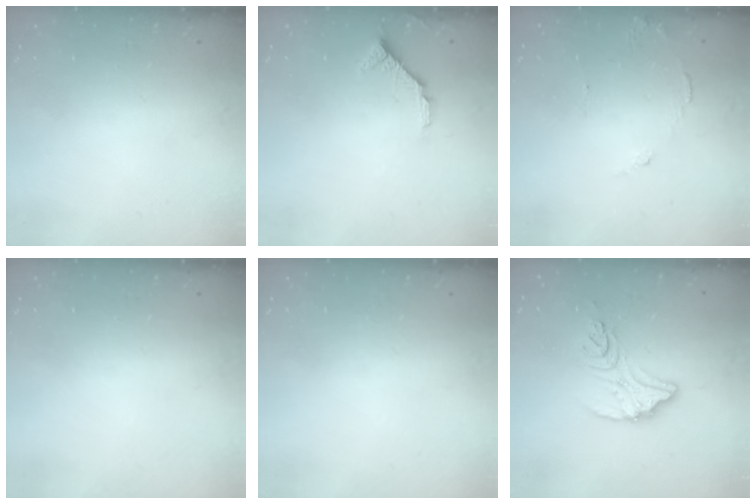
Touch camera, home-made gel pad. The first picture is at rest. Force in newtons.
{"total": 5.4, "press": 5.4, "slide": 0.2}
{"total": 7.8, "press": 7.8, "slide": 0.5}
{"total": 0.0}
{"total": 0.0}
{"total": 11.8, "press": 11.8, "slide": 0.4}